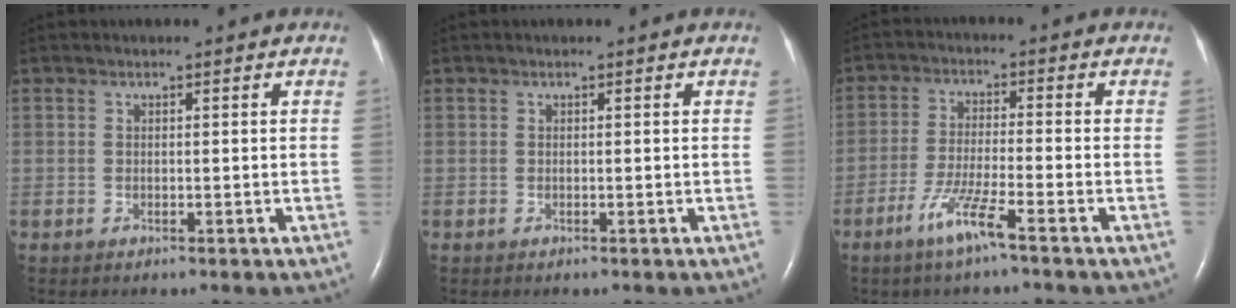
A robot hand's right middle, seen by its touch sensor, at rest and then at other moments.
{"total": 0.0}
{"total": 6.2, "force": [-3.9, -0.3, 4.8], "torque": [-0.097, -0.011, -0.078]}